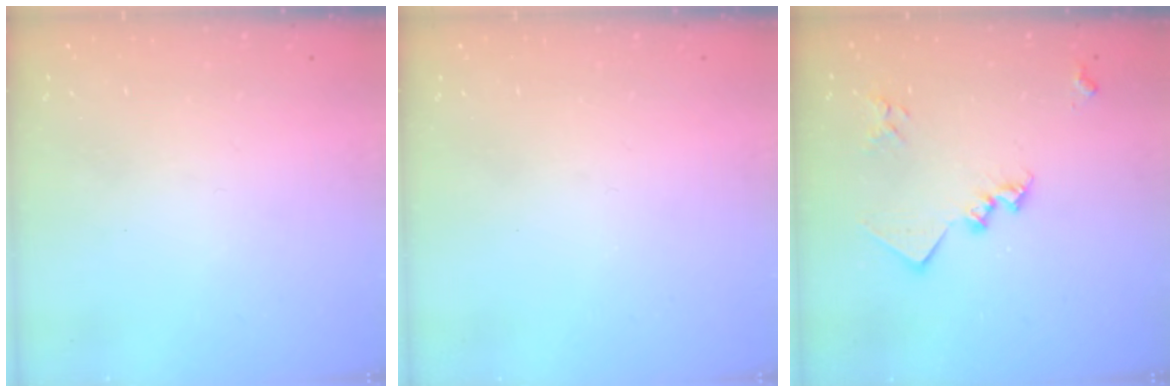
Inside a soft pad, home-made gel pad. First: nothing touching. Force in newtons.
{"total": 0.0}
{"total": 15.0, "press": 14.9, "slide": 0.9}